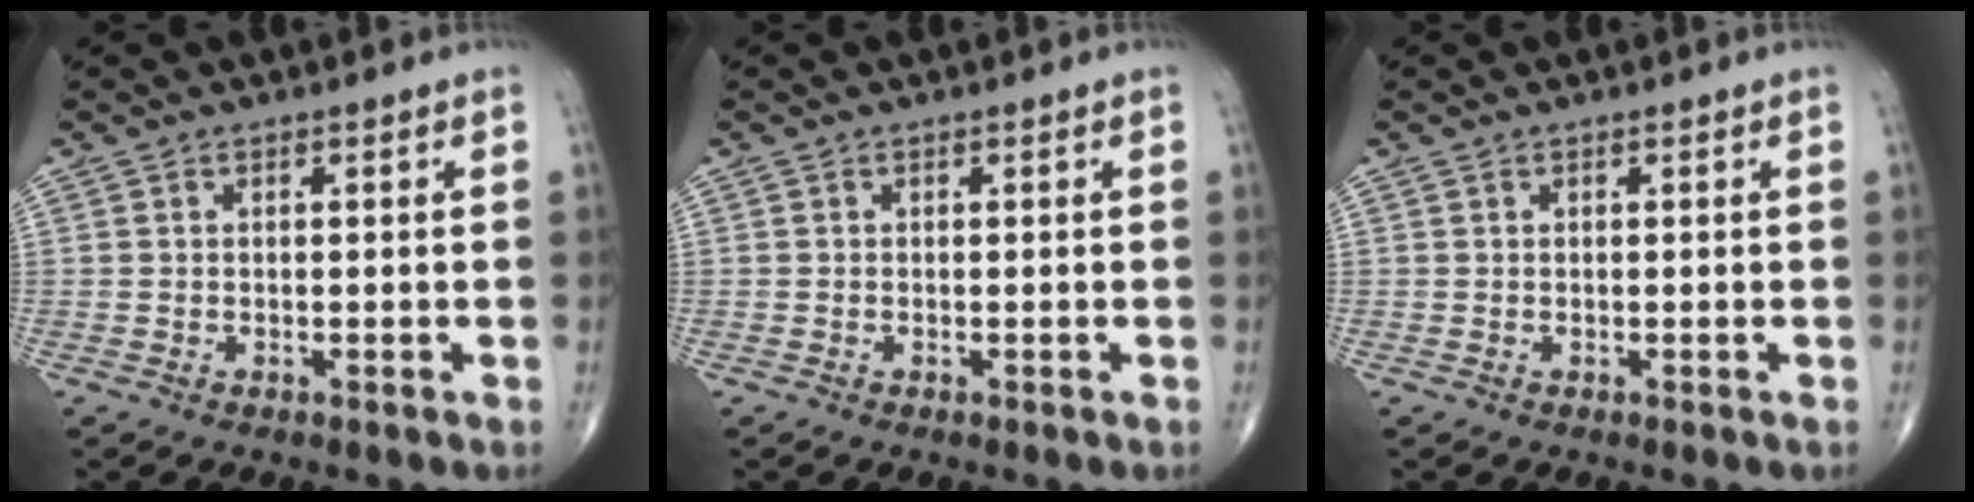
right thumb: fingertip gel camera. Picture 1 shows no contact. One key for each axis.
{"total": 0.0}
{"total": 0.0}